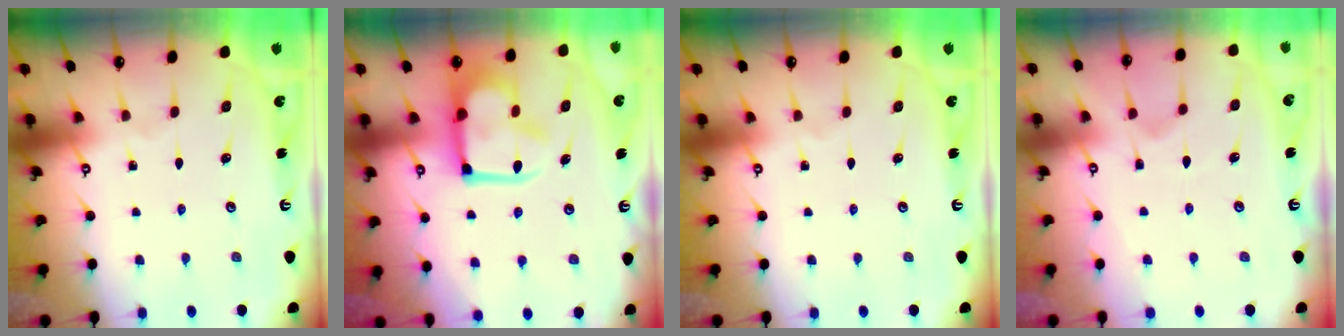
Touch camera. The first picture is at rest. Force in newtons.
{"total": 15.2, "press": 15.1, "slide": 1.4}
{"total": 0.0}
{"total": 2.5, "press": 2.2, "slide": 1.2}